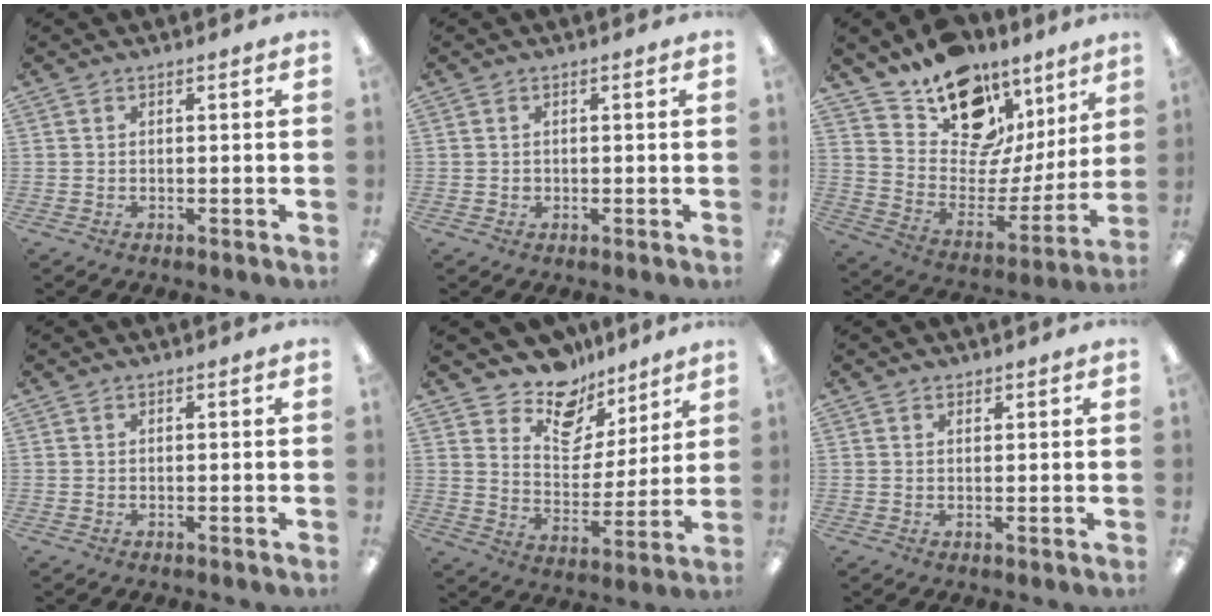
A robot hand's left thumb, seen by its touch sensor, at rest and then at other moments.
{"total": 0.5, "force": [0.0, 0.5, 0.1], "torque": [-0.003, 0.004, -0.001]}
{"total": 15.7, "force": [12.0, 8.3, 6.0], "torque": [-0.110, -0.098, 0.216]}
{"total": 0.0}
{"total": 13.1, "force": [10.7, 6.9, 3.0], "torque": [-0.056, -0.088, 0.199]}
{"total": 1.0, "force": [0.9, 0.4, 0.1], "torque": [-0.001, 0.000, 0.018]}